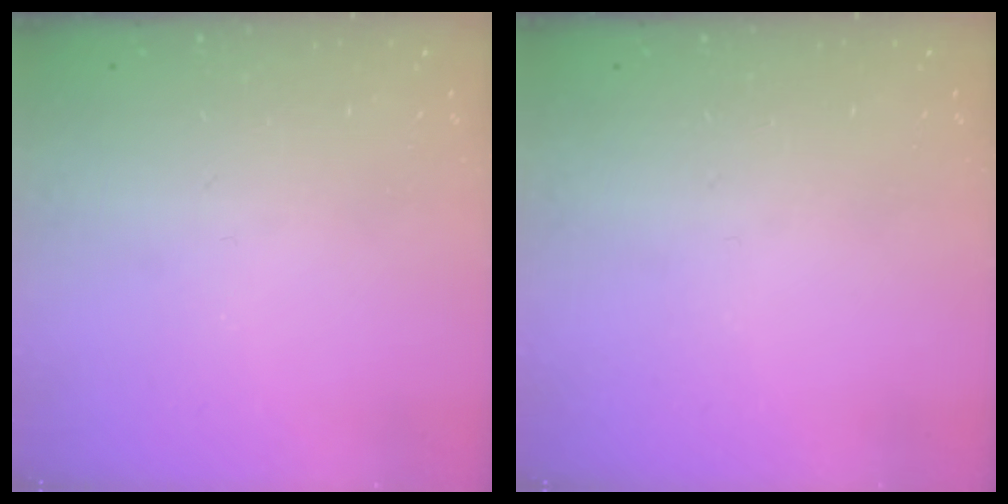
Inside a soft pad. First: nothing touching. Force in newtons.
{"total": 0.0}